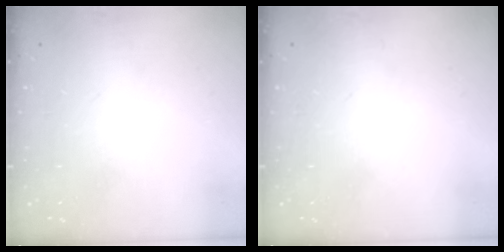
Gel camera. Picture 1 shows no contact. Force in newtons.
{"total": 0.0}